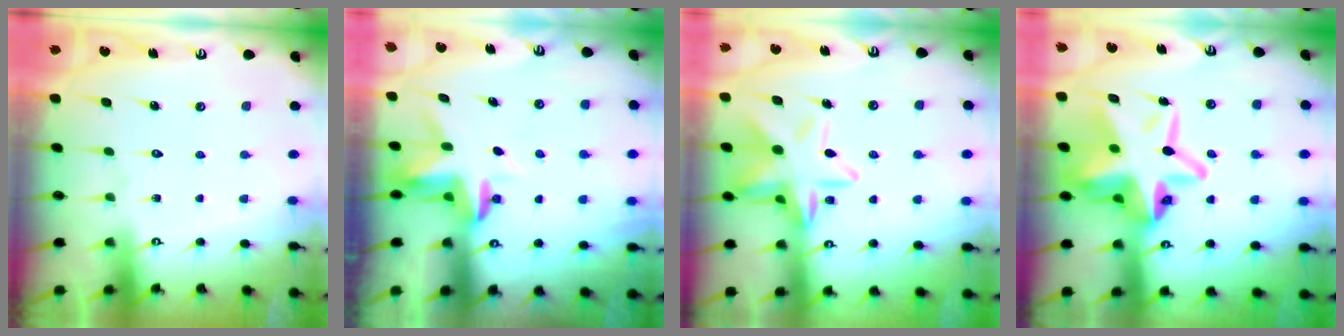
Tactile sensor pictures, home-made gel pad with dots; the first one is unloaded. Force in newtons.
{"total": 3.3, "press": 3.3, "slide": 0.2}
{"total": 13.7, "press": 13.6, "slide": 1.3}
{"total": 17.3, "press": 16.8, "slide": 4.3}